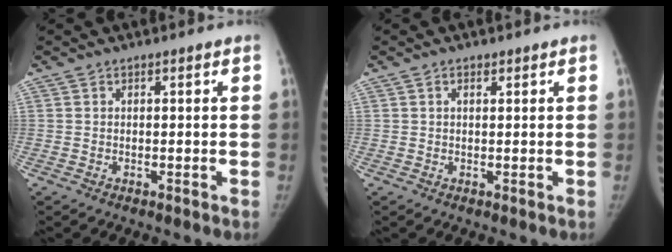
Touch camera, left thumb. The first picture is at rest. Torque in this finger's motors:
{"motor_torque": [-0.26, -0.12, 0.12, 0.33, -0.04]}